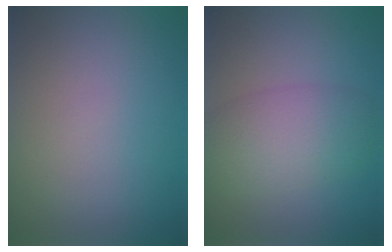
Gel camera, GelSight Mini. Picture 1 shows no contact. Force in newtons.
{"total": 5.3, "press": 5.3, "slide": 0.3}